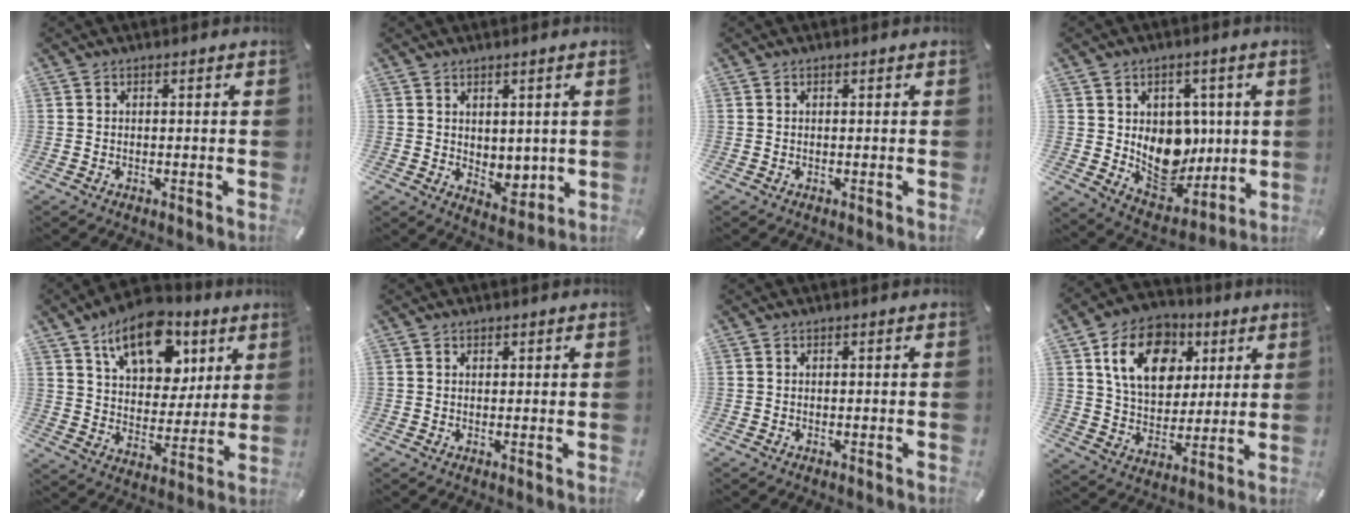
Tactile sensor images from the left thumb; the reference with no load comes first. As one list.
[{"total": 4.3, "force": [1.2, 3.6, 1.9], "torque": [-0.004, -0.011, 0.022]}, {"total": 0.0}, {"total": 13.0, "force": [1.9, 11.1, 6.6], "torque": [-0.071, -0.023, 0.052]}, {"total": 16.7, "force": [9.8, 10.2, 8.9], "torque": [-0.138, -0.047, 0.173]}, {"total": 0.9, "force": [0.6, 0.6, 0.2], "torque": [0.004, -0.003, 0.010]}, {"total": 0.0}, {"total": 15.3, "force": [6.3, 11.5, 7.8], "torque": [-0.130, -0.008, 0.119]}]